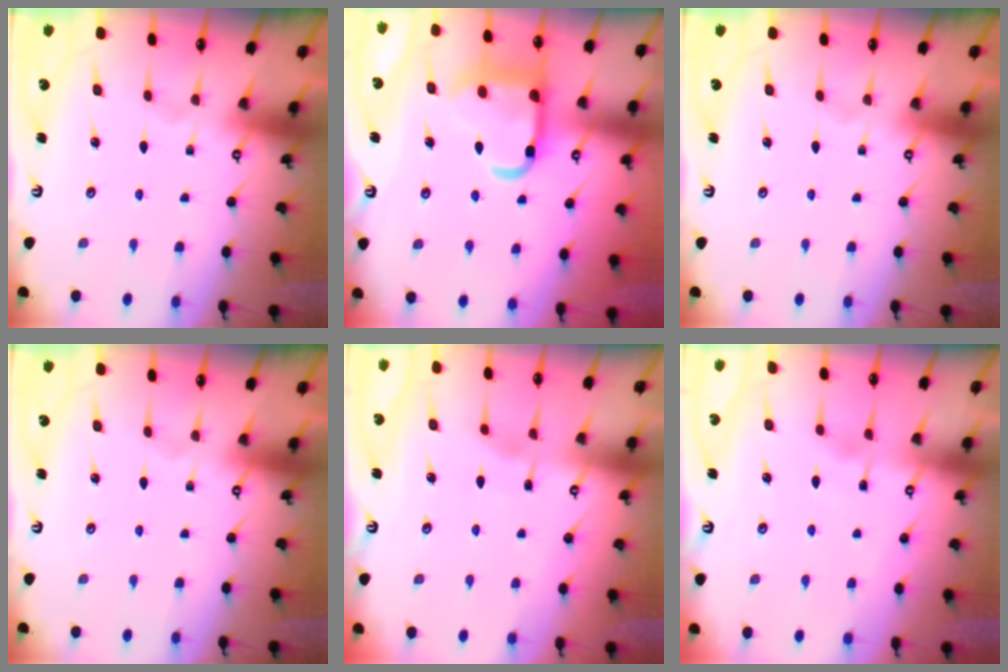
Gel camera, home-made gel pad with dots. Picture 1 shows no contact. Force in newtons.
{"total": 16.3, "press": 16.2, "slide": 1.4}
{"total": 0.0}
{"total": 0.0}
{"total": 2.6, "press": 2.6, "slide": 0.4}
{"total": 2.7, "press": 2.7, "slide": 0.3}